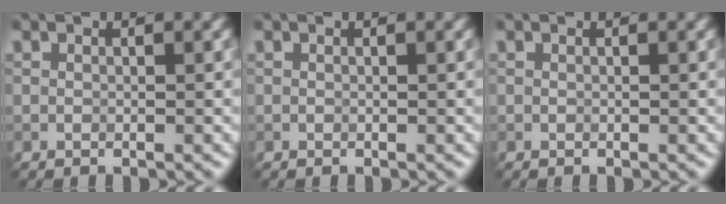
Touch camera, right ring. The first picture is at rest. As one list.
[{"total": 0.0}, {"total": 0.0}]